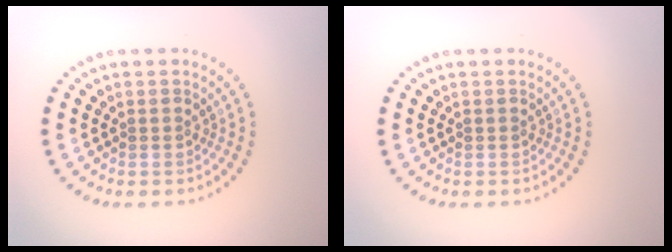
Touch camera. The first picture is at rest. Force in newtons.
{"total": 0.0}